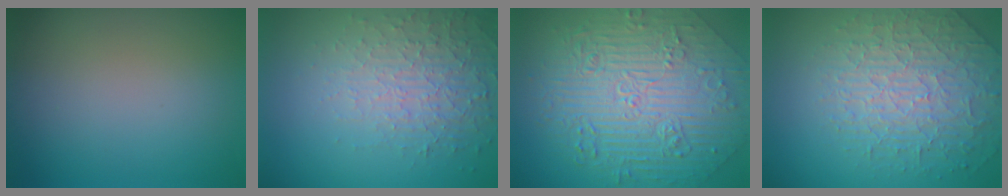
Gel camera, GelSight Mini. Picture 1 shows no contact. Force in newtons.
{"total": 5.1, "press": 3.4, "slide": 3.7}
{"total": 11.1, "press": 7.5, "slide": 8.2}
{"total": 4.4, "press": 4.3, "slide": 1.0}